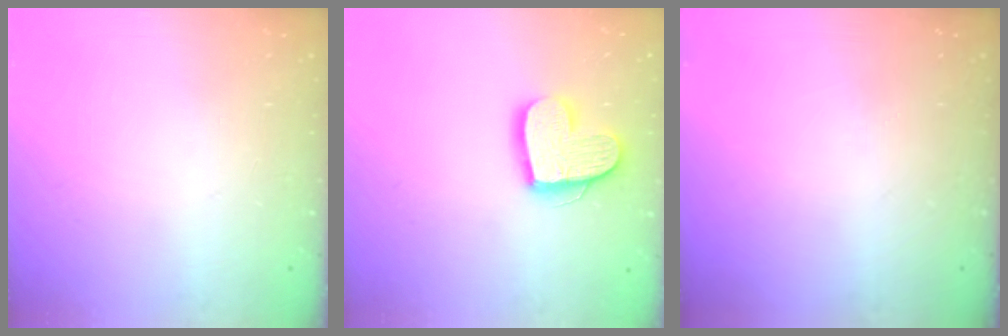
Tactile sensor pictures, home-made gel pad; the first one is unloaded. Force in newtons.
{"total": 15.0, "press": 15.0, "slide": 1.1}
{"total": 0.0}